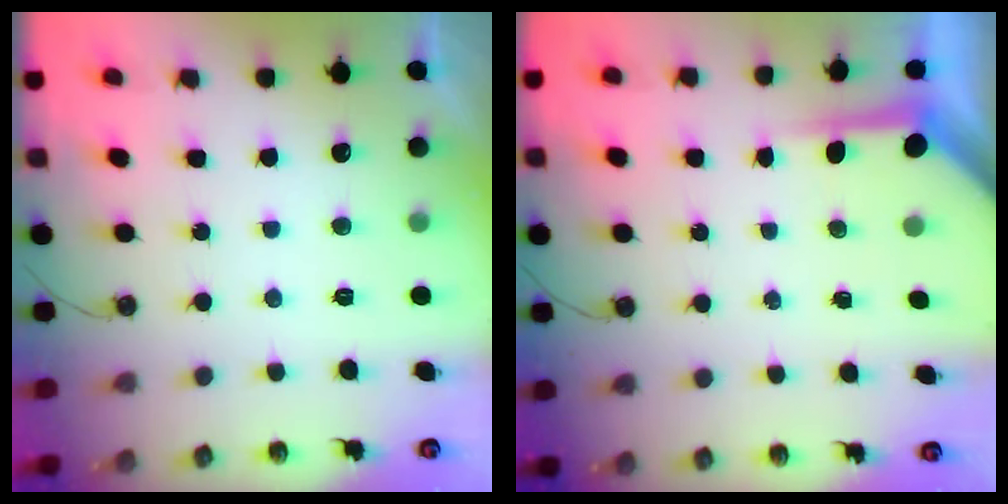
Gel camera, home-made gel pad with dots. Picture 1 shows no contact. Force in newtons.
{"total": 4.0, "press": 4.0, "slide": 0.3}